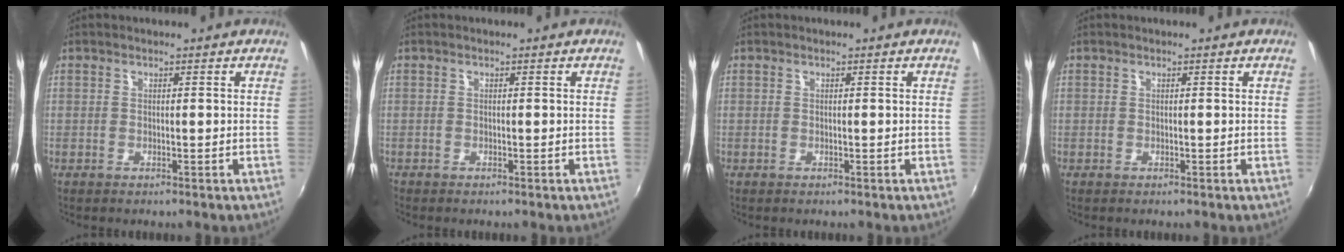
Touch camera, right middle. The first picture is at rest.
{"total": 0.0}
{"total": 0.0}
{"total": 0.0}